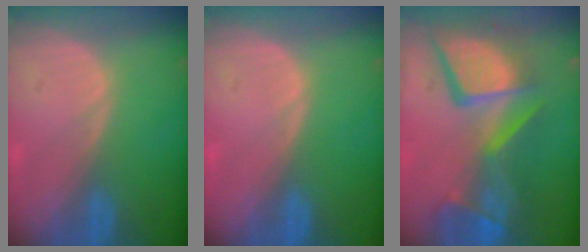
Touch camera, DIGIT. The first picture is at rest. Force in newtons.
{"total": 0.0}
{"total": 13.9, "press": 11.3, "slide": 8.0}